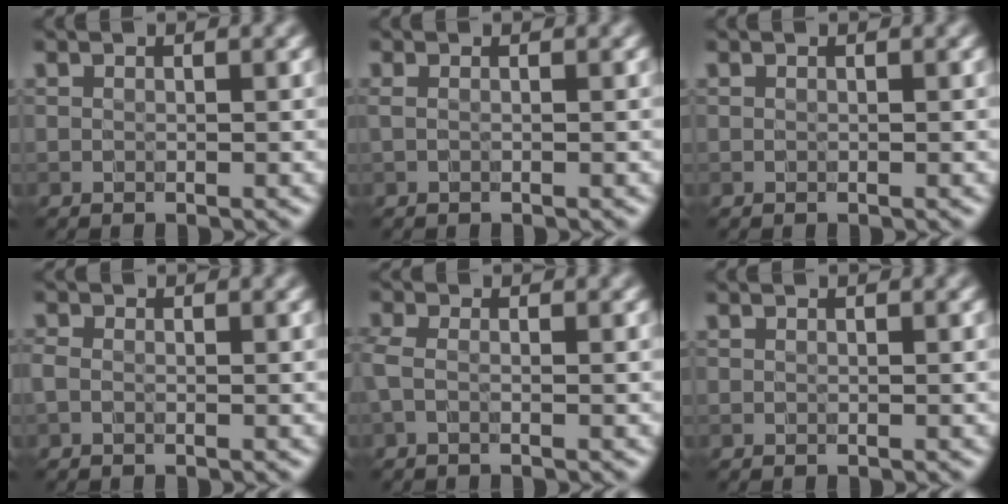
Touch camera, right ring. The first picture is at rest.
{"total": 0.8, "force": [0.1, 0.3, 0.7], "torque": [-0.015, -0.002, -0.003]}
{"total": 0.0}
{"total": 1.0, "force": [-0.4, 0.6, 0.6], "torque": [-0.017, -0.001, -0.012]}
{"total": 1.7, "force": [-0.4, 0.7, 1.5], "torque": [-0.037, -0.003, -0.014]}
{"total": 0.0}